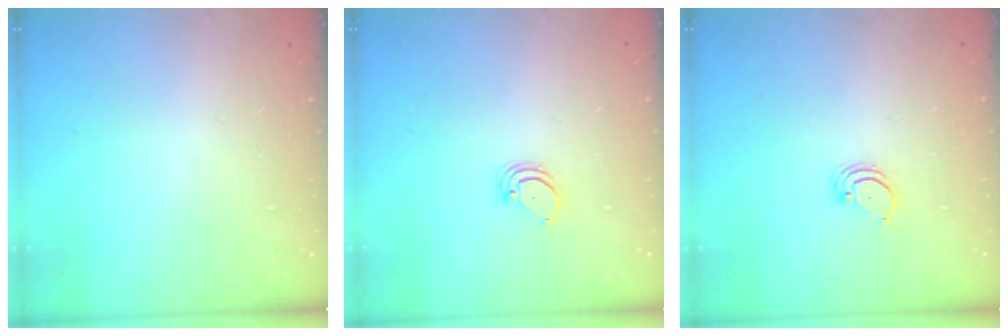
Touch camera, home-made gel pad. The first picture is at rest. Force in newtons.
{"total": 2.0, "press": 2.0, "slide": 0.1}
{"total": 2.2, "press": 2.2, "slide": 0.3}